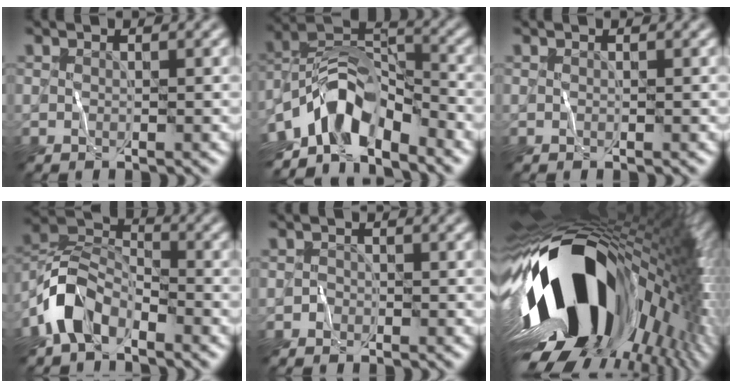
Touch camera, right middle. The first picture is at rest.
{"total": 8.9, "force": [-5.6, 4.0, 5.6], "torque": [-0.087, 0.009, -0.114]}
{"total": 0.0}
{"total": 5.6, "force": [-3.5, 3.3, 2.9], "torque": [-0.055, 0.007, -0.080]}
{"total": 0.5, "force": [-0.3, 0.4, -0.1], "torque": [0.007, 0.005, -0.005]}
{"total": 20.4, "force": [-2.7, 10.5, 17.3], "torque": [-0.313, -0.037, -0.050]}